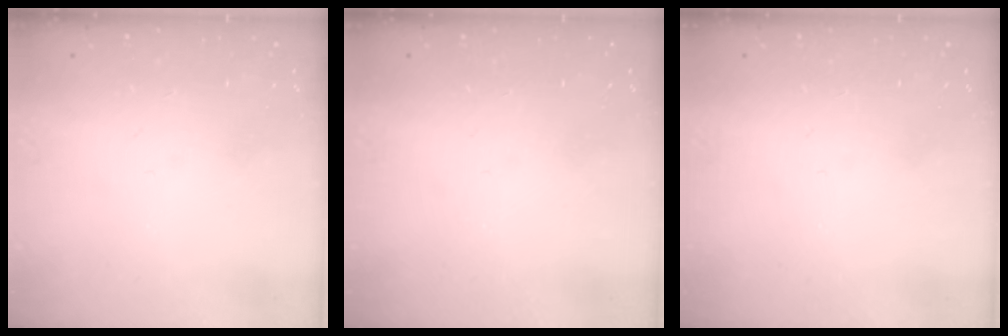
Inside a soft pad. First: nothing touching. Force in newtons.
{"total": 0.0}
{"total": 0.0}